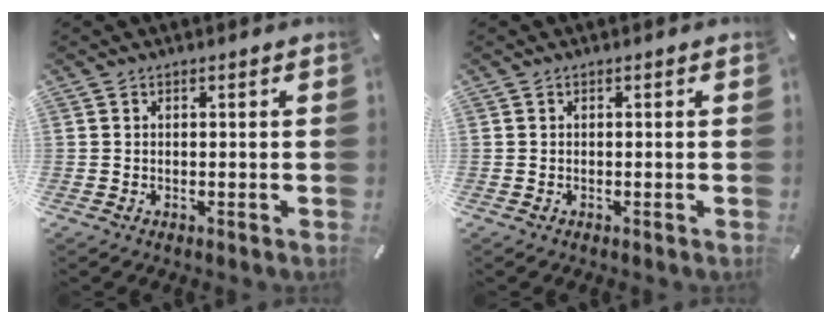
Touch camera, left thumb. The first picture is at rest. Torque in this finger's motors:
{"motor_torque": [0.00, 0.00, 0.00, 0.00, 0.00]}